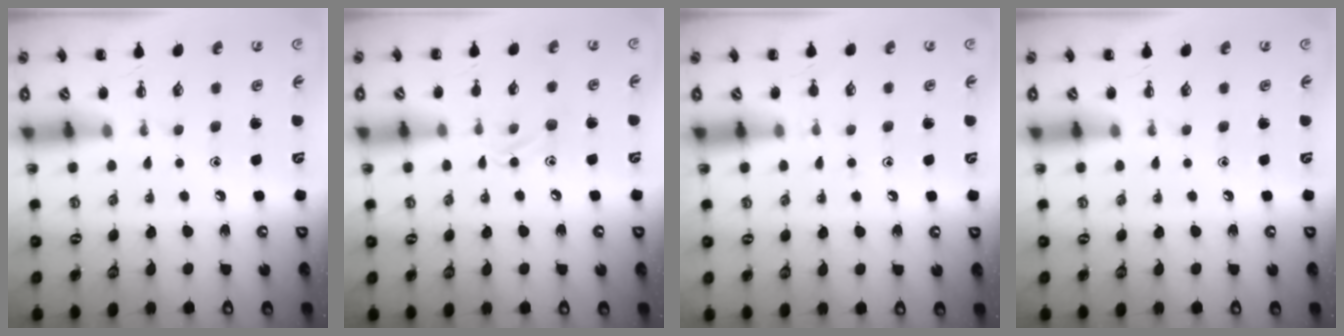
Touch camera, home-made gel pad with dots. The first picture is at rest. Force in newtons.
{"total": 8.9, "press": 8.7, "slide": 1.9}
{"total": 6.2, "press": 5.9, "slide": 2.0}
{"total": 0.0}